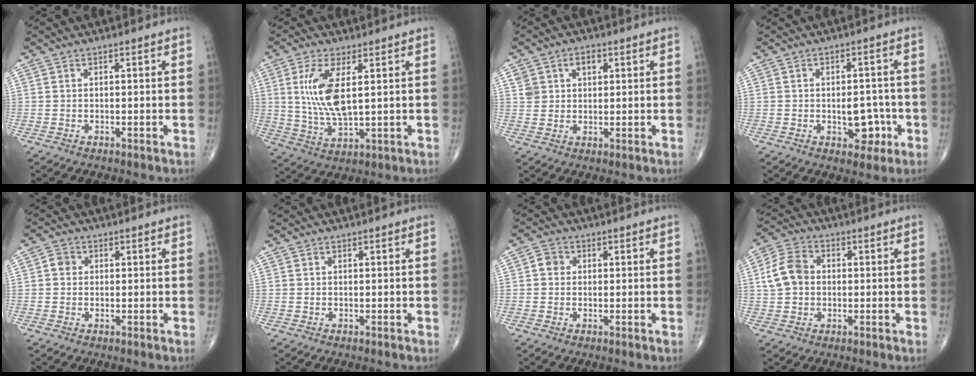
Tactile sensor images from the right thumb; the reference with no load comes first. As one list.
[{"total": 10.2, "force": [2.4, 3.7, 9.2], "torque": [-0.200, -0.018, 0.055]}, {"total": 4.6, "force": [2.0, 3.4, 2.4], "torque": [-0.019, -0.006, 0.034]}, {"total": 6.2, "force": [-1.7, 3.9, 4.5], "torque": [-0.027, 0.014, -0.017]}, {"total": 2.2, "force": [0.2, 2.0, 0.9], "torque": [-0.004, 0.004, -0.001]}, {"total": 0.0}, {"total": 2.5, "force": [0.2, 2.2, 1.0], "torque": [-0.004, 0.005, -0.002]}, {"total": 7.7, "force": [0.4, 6.1, 4.7], "torque": [-0.083, 0.018, 0.001]}]